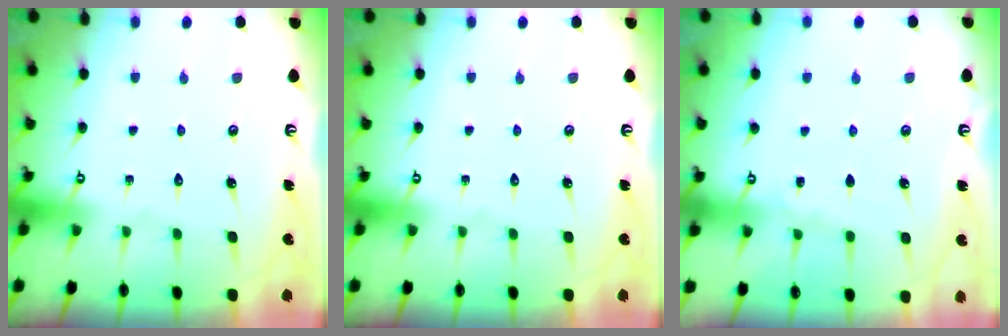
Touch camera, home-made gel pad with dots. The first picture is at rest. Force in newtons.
{"total": 0.0}
{"total": 3.0, "press": 3.0, "slide": 0.4}